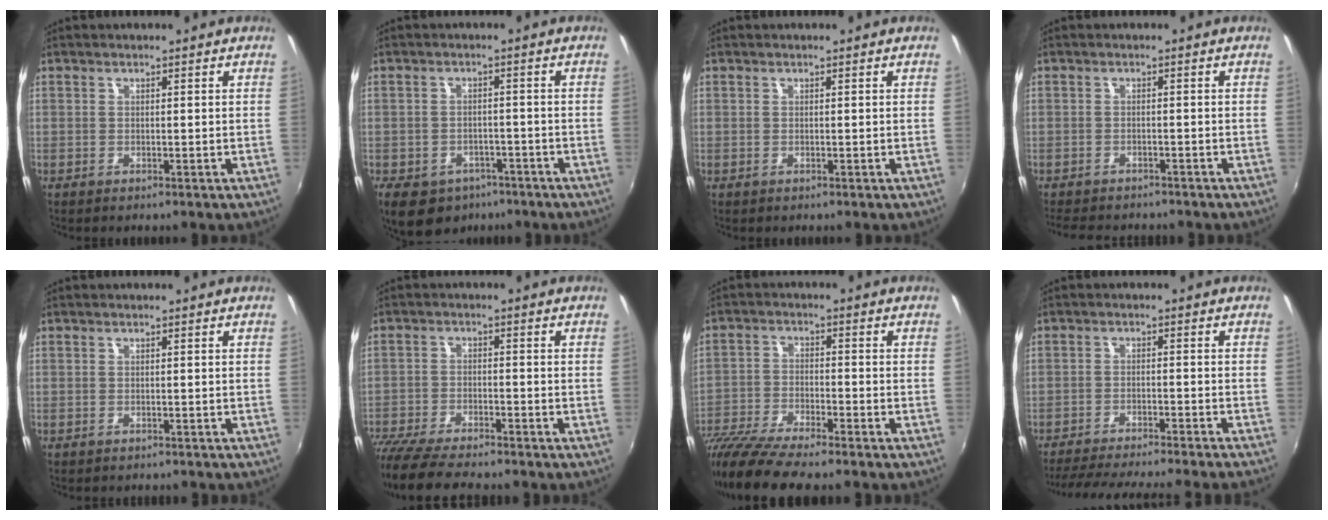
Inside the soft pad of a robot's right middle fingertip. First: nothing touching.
{"total": 12.4, "force": [-7.6, 8.3, 5.2], "torque": [-0.134, -0.011, -0.106]}
{"total": 0.0}
{"total": 7.4, "force": [-6.7, 2.0, 2.5], "torque": [-0.067, -0.016, -0.104]}
{"total": 1.7, "force": [-1.6, 0.5, 0.4], "torque": [-0.014, -0.010, -0.021]}
{"total": 11.6, "force": [-10.2, 1.8, 5.2], "torque": [-0.130, -0.040, -0.182]}
{"total": 12.9, "force": [-11.0, 1.2, 6.6], "torque": [-0.153, -0.034, -0.208]}
{"total": 15.2, "force": [-13.7, -0.6, 6.5], "torque": [-0.135, -0.013, -0.204]}